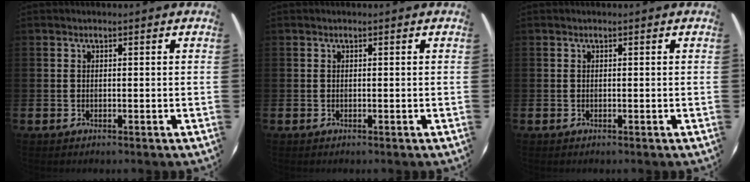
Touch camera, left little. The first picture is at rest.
{"total": 0.0}
{"total": 0.0}